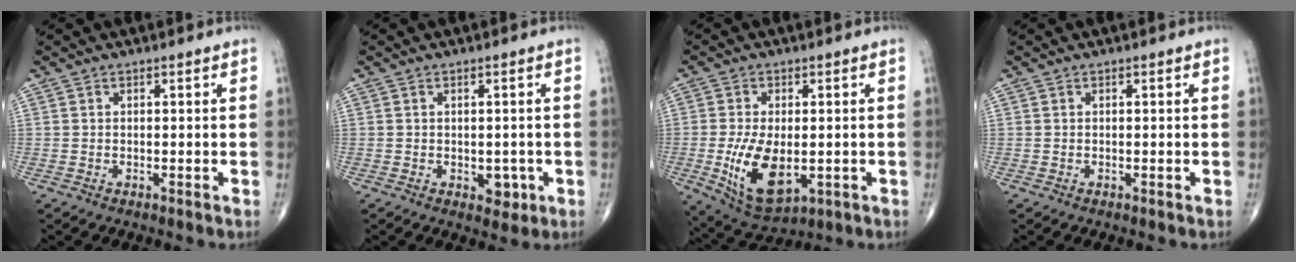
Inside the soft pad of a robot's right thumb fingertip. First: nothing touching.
{"total": 3.1, "force": [-0.7, 2.1, 2.1], "torque": [-0.008, 0.001, -0.004]}
{"total": 11.9, "force": [-2.1, 6.2, 9.9], "torque": [-0.177, -0.016, -0.020]}
{"total": 0.0}